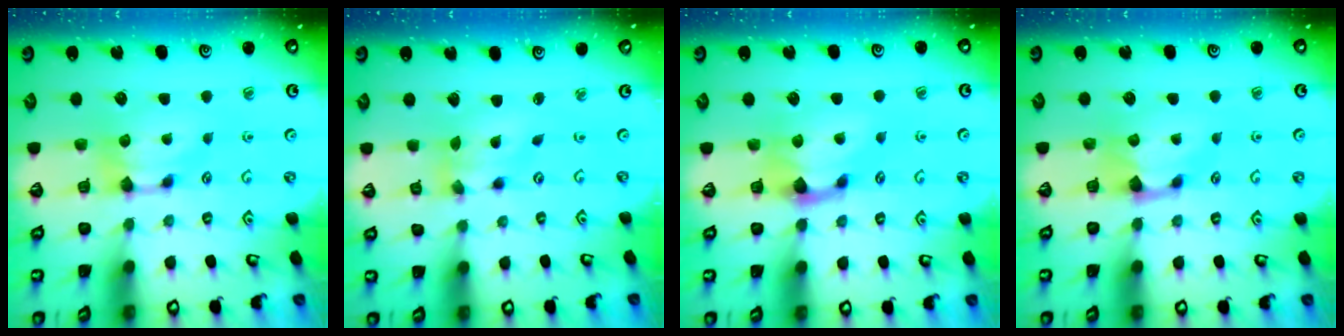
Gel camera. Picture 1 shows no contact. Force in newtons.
{"total": 3.4, "press": 3.0, "slide": 1.7}
{"total": 1.2, "press": 0.5, "slide": 1.1}
{"total": 0.6, "press": 0.1, "slide": 0.6}